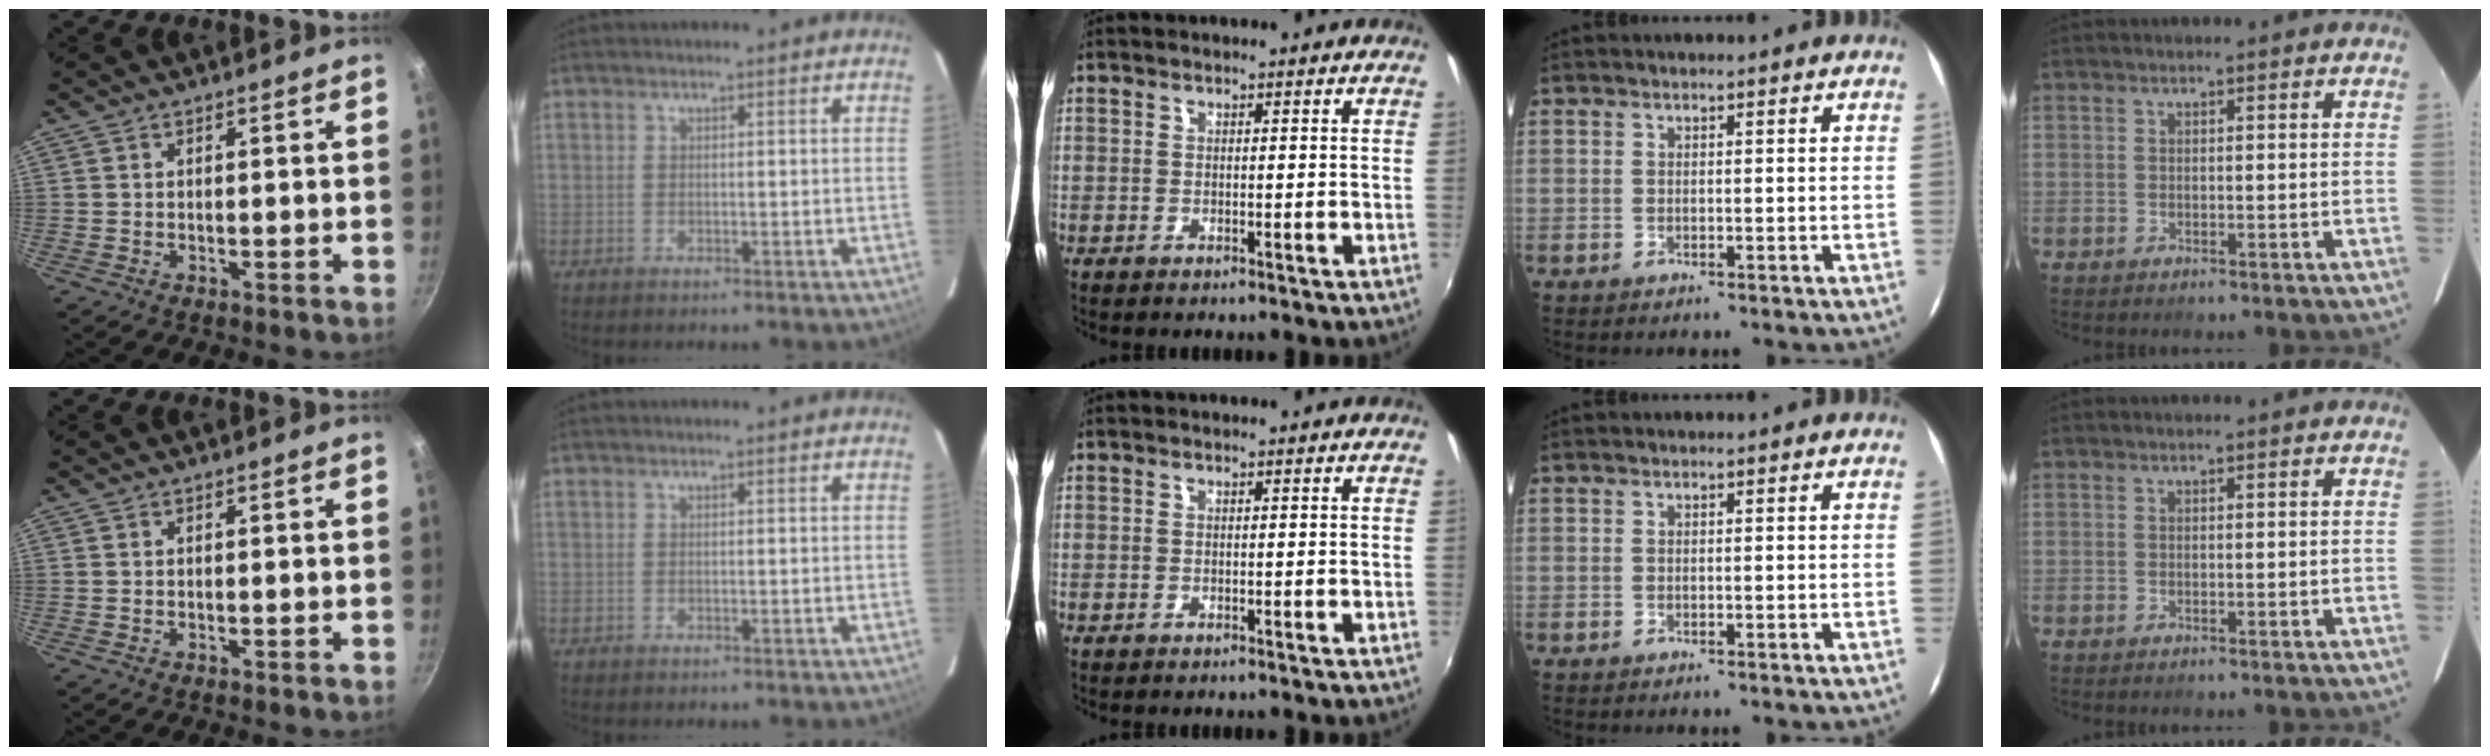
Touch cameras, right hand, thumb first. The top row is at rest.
{}